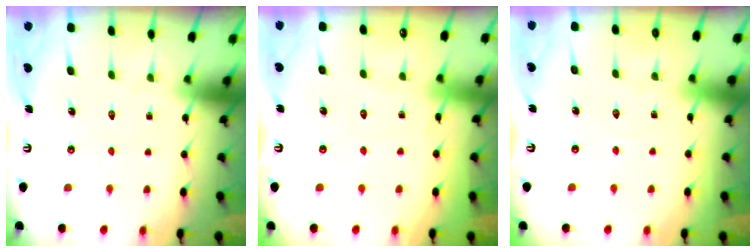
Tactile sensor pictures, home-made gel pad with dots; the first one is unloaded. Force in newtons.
{"total": 2.7, "press": 2.6, "slide": 0.4}
{"total": 2.7, "press": 2.7, "slide": 0.3}